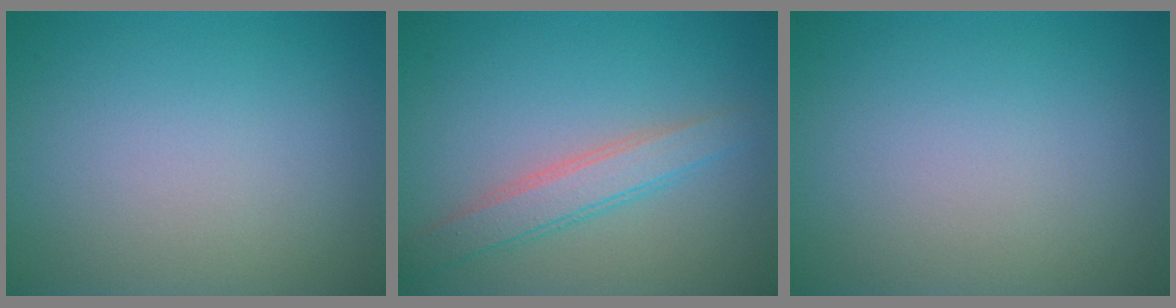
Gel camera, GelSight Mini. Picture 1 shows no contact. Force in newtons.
{"total": 2.9, "press": 2.9, "slide": 0.1}
{"total": 0.0}